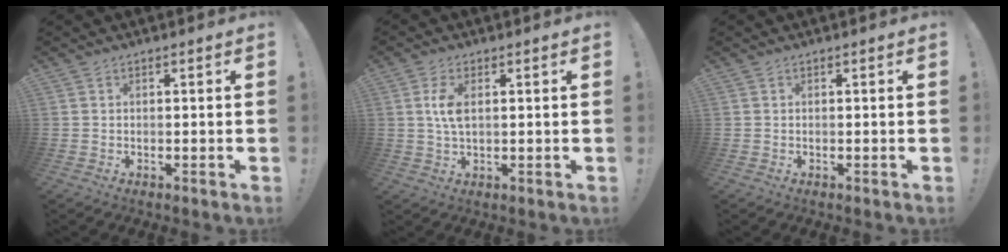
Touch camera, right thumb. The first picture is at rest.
{"total": 5.3, "force": [1.0, 2.6, 4.5], "torque": [-0.095, -0.002, 0.012]}
{"total": 0.0}